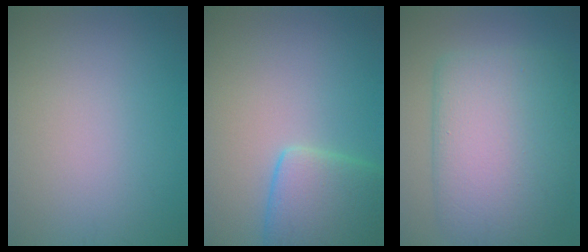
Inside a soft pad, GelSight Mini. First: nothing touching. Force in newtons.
{"total": 5.5, "press": 5.5, "slide": 0.2}
{"total": 10.8, "press": 10.8, "slide": 0.6}